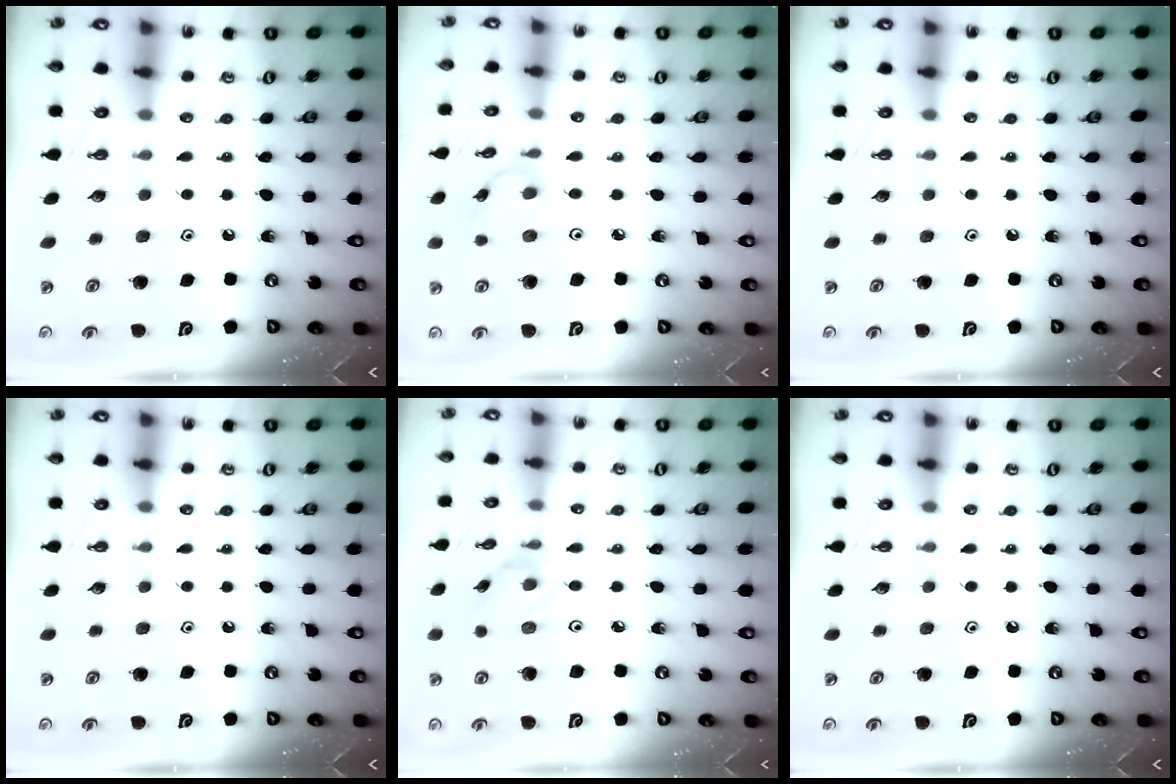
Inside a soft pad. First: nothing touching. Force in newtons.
{"total": 3.7, "press": 3.7, "slide": 0.3}
{"total": 0.0}
{"total": 0.0}
{"total": 1.8, "press": 1.8, "slide": 0.2}
{"total": 0.0}